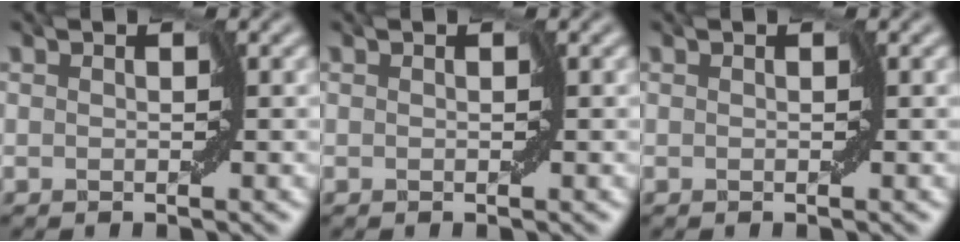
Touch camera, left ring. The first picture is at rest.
{"total": 0.0}
{"total": 0.0}